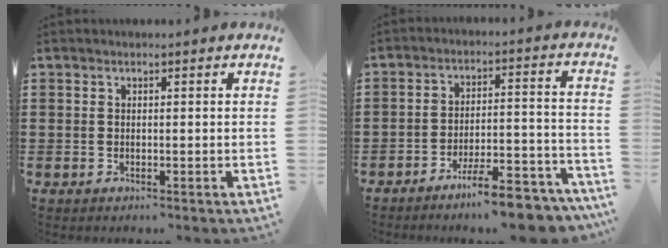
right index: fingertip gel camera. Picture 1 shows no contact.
{"total": 8.5, "force": [-7.4, 0.4, 4.0], "torque": [-0.053, 0.015, -0.135]}